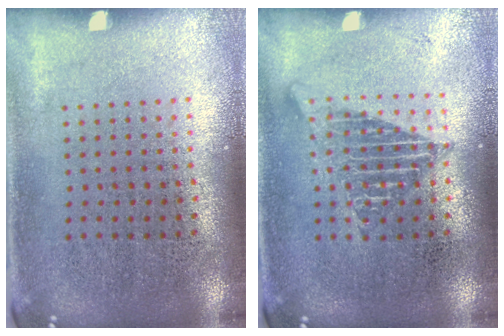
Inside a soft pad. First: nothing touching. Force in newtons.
{"total": 1.3, "press": 1.3, "slide": 0.1}